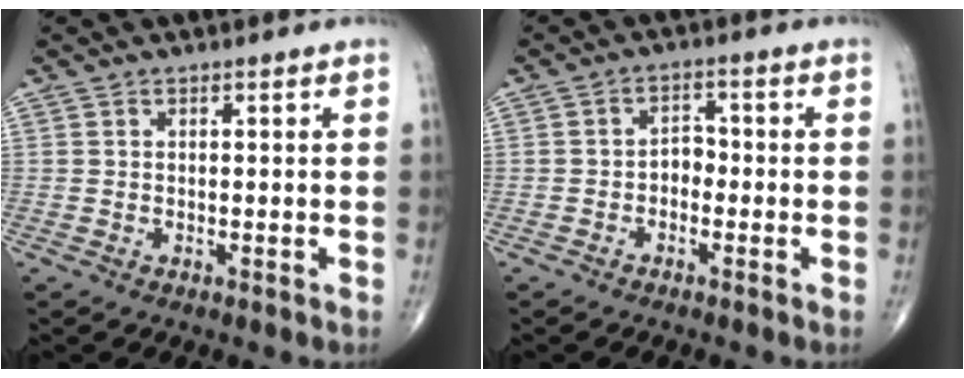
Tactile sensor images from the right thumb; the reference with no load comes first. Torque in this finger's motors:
{"motor_torque": [0.10, 0.02, 0.62, -0.14, -0.01]}